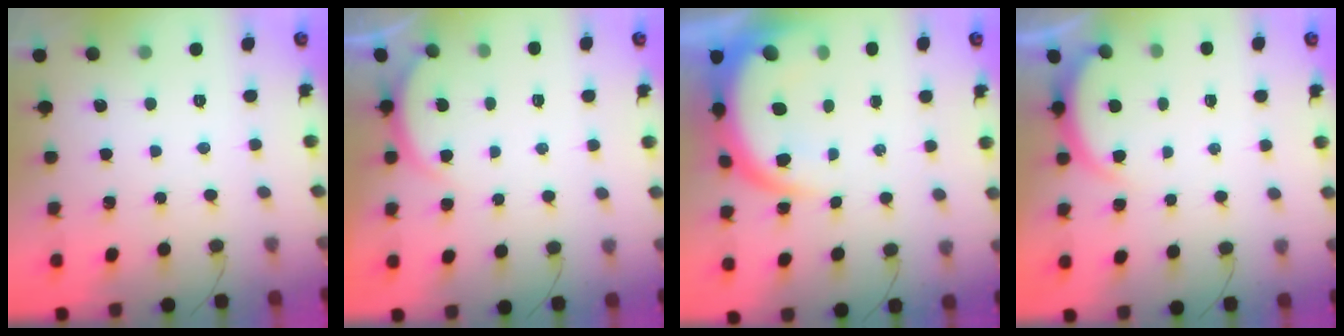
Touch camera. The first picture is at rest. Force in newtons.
{"total": 2.8, "press": 2.8, "slide": 0.4}
{"total": 9.1, "press": 9.1, "slide": 0.7}
{"total": 2.5, "press": 2.5, "slide": 0.5}